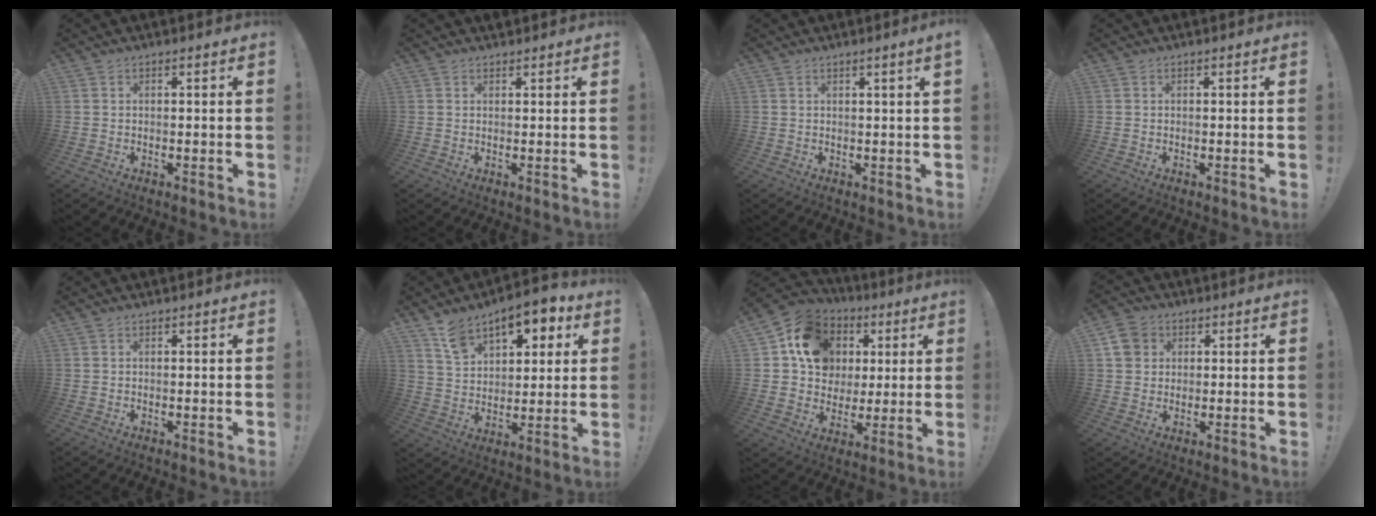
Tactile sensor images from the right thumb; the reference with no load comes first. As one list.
[{"total": 0.9, "force": [0.9, 0.3, 0.0], "torque": [0.007, -0.005, 0.017]}, {"total": 2.0, "force": [0.9, -0.4, 1.7], "torque": [-0.028, -0.004, 0.014]}, {"total": 0.0}, {"total": 0.0}, {"total": 13.8, "force": [9.0, 7.2, 7.5], "torque": [-0.114, -0.053, 0.159]}, {"total": 16.7, "force": [5.3, 14.0, 7.5], "torque": [-0.104, -0.012, 0.117]}, {"total": 6.9, "force": [2.5, 6.0, 2.4], "torque": [-0.037, -0.001, 0.053]}]